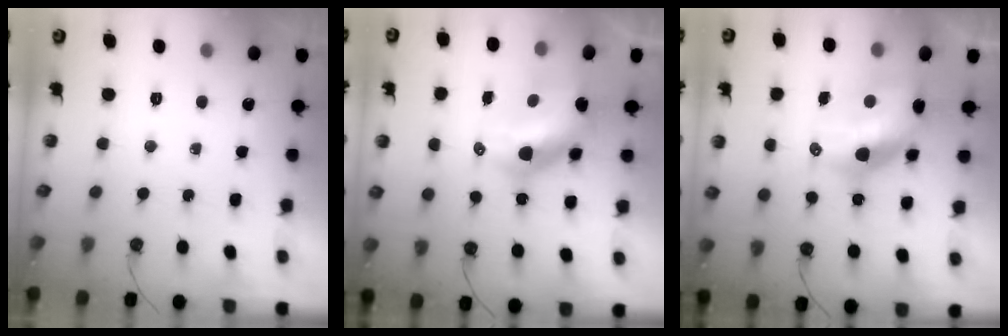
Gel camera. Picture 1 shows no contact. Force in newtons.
{"total": 12.8, "press": 12.8, "slide": 1.4}
{"total": 13.7, "press": 13.7, "slide": 1.0}